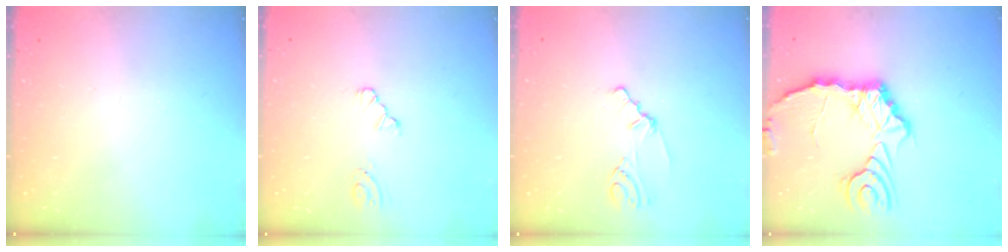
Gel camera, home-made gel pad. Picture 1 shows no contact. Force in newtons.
{"total": 2.2, "press": 2.2, "slide": 0.3}
{"total": 1.4, "press": 1.4, "slide": 0.4}
{"total": 15.1, "press": 15.0, "slide": 2.0}